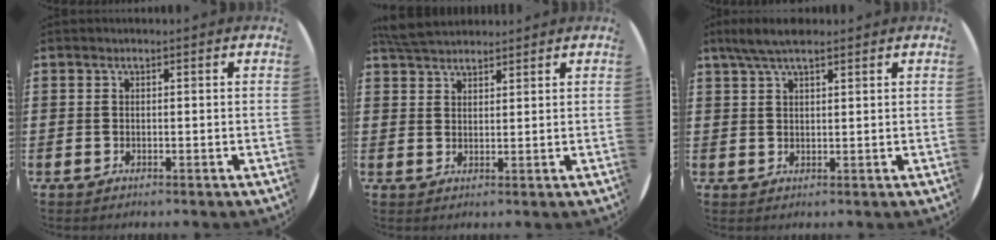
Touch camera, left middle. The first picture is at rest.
{"total": 4.3, "force": [4.0, 1.1, 1.2], "torque": [-0.032, -0.005, 0.077]}
{"total": 4.1, "force": [3.2, 0.9, 2.4], "torque": [-0.054, 0.003, 0.058]}